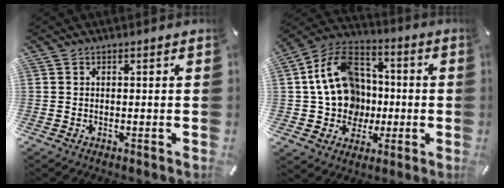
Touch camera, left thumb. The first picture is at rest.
{"total": 18.0, "force": [-0.4, 15.6, 9.0], "torque": [-0.180, 0.015, 0.003]}